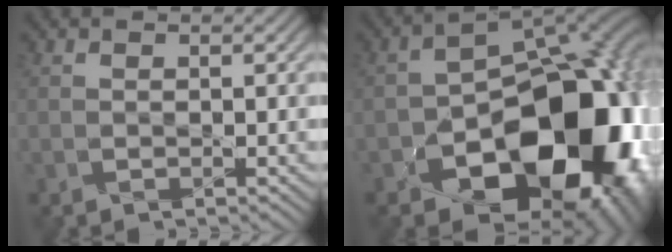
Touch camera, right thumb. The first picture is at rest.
{"total": 20.2, "force": [-7.5, 12.7, 13.8], "torque": [-0.172, -0.045, -0.098]}